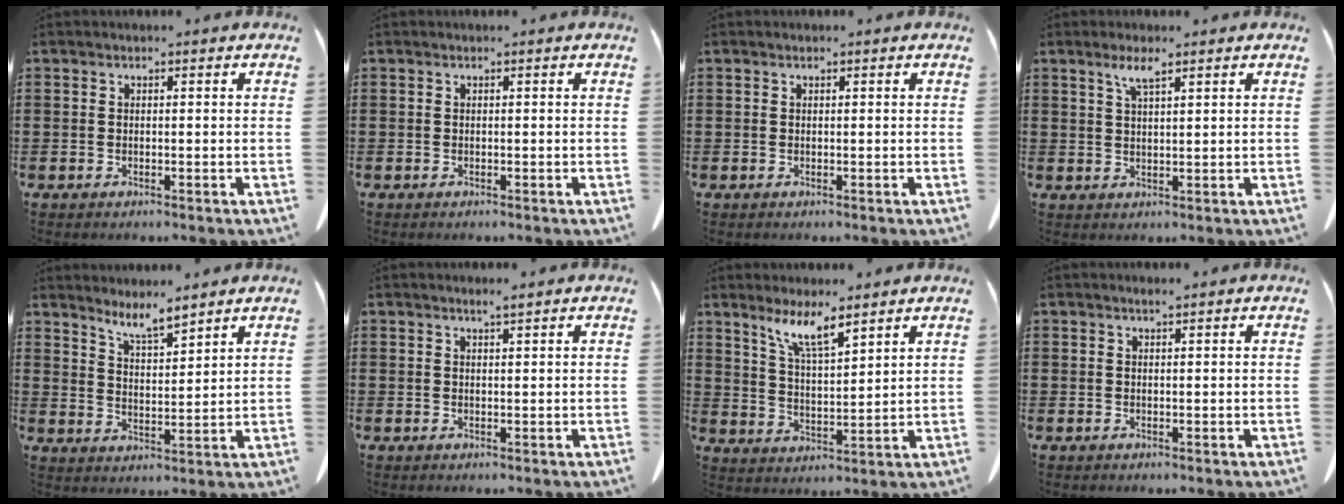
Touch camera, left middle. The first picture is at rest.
{"total": 0.0}
{"total": 0.0}
{"total": 3.2, "force": [2.2, 0.3, 2.3], "torque": [-0.050, 0.002, 0.039]}
{"total": 5.5, "force": [5.2, 0.2, 2.0], "torque": [-0.055, -0.021, 0.093]}
{"total": 1.4, "force": [1.1, 0.0, 0.8], "torque": [-0.017, 0.000, 0.021]}
{"total": 6.9, "force": [5.5, 0.7, 4.2], "torque": [-0.098, -0.016, 0.096]}
{"total": 0.8, "force": [0.6, 0.0, 0.5], "torque": [-0.010, 0.000, 0.011]}